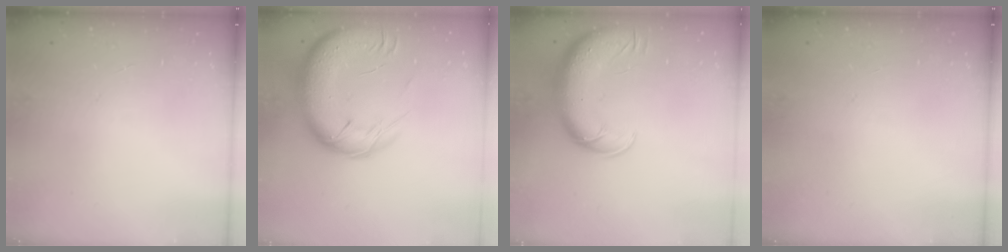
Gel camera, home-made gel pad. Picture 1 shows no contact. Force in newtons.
{"total": 22.3, "press": 21.7, "slide": 5.0}
{"total": 13.5, "press": 13.1, "slide": 3.3}
{"total": 0.0}